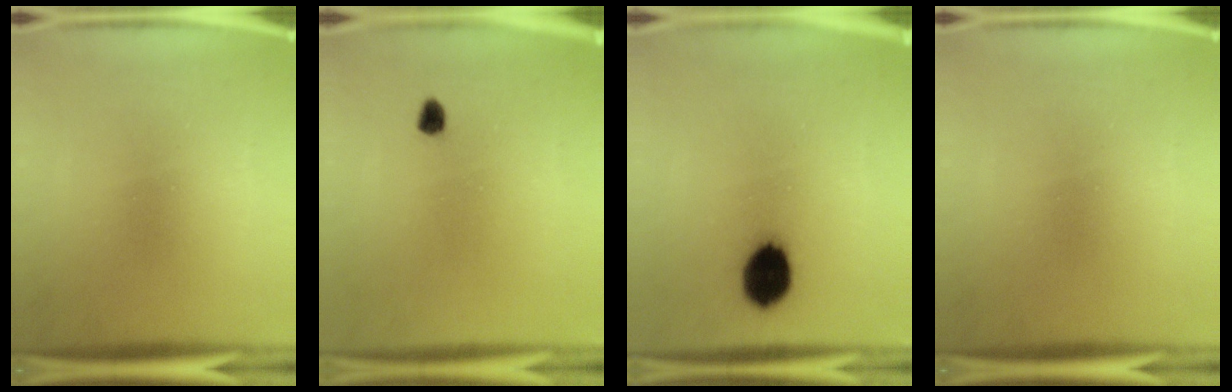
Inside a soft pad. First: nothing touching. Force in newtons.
{"total": 1.5}
{"total": 9.4}
{"total": 0.0}